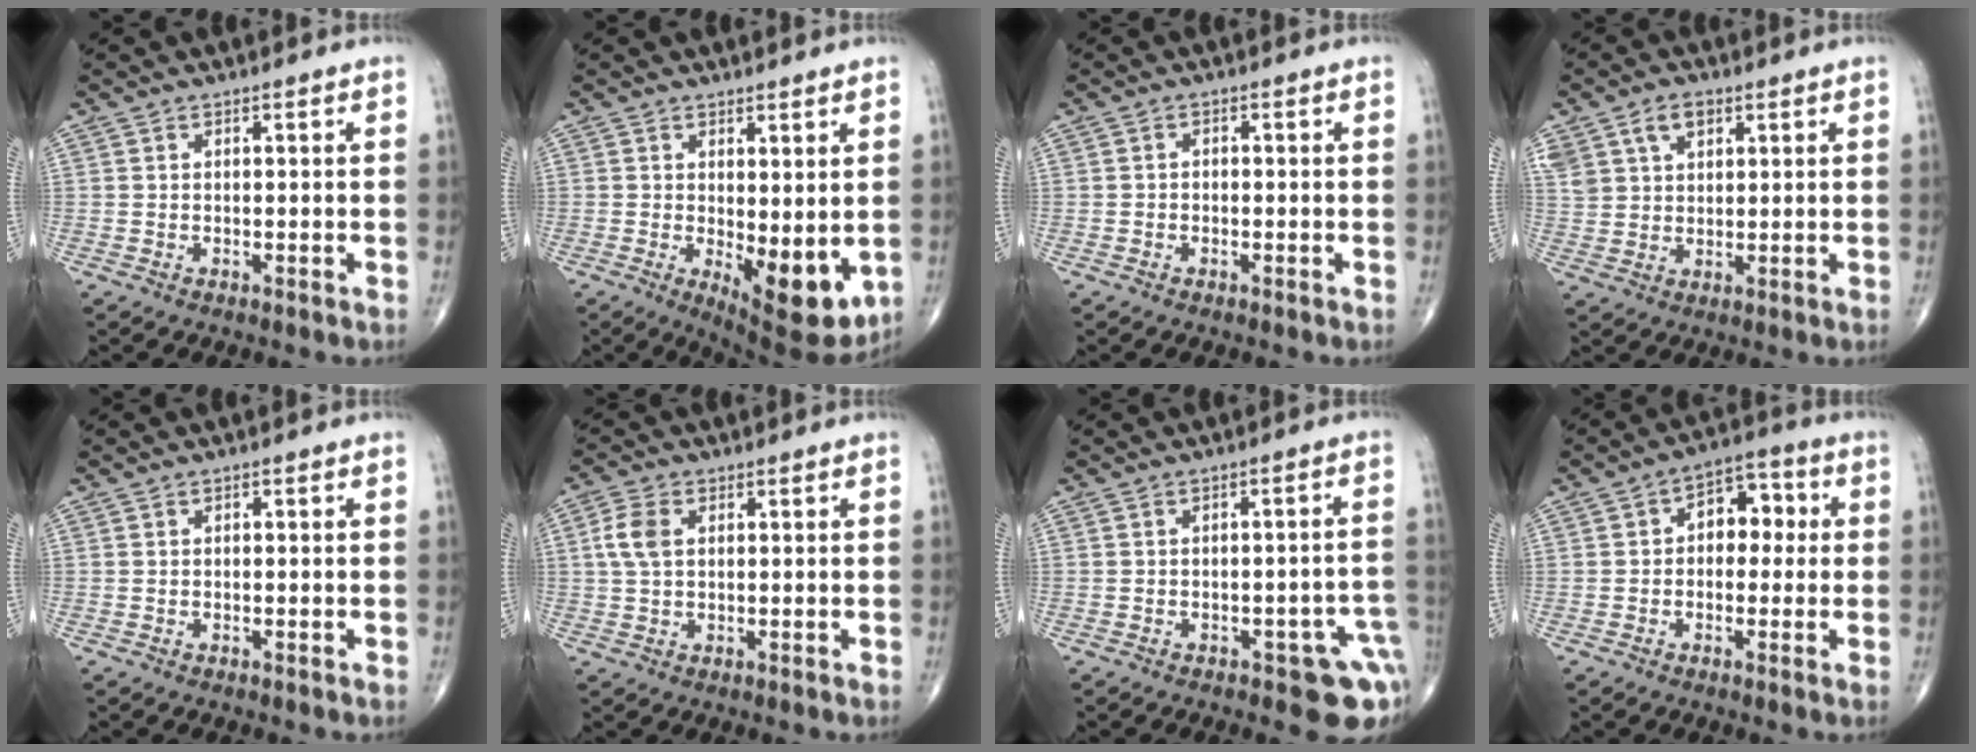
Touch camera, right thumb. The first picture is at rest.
{"total": 10.7, "force": [-1.5, 4.3, 9.7], "torque": [-0.116, -0.026, -0.006]}
{"total": 0.8, "force": [-0.4, 0.6, 0.4], "torque": [0.000, 0.002, -0.010]}
{"total": 8.6, "force": [4.3, 5.9, 4.7], "torque": [-0.085, -0.002, 0.086]}
{"total": 0.0}
{"total": 4.8, "force": [1.0, 2.9, 3.7], "torque": [-0.085, 0.007, 0.017]}
{"total": 9.3, "force": [-4.1, 3.7, 7.5], "torque": [-0.060, 0.023, -0.046]}
{"total": 7.8, "force": [0.7, 5.3, 5.7], "torque": [-0.044, 0.029, -0.002]}